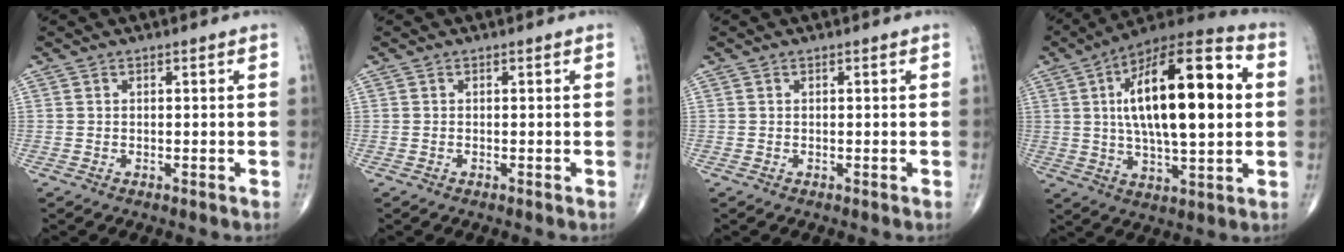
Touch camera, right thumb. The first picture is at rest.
{"total": 0.0}
{"total": 0.0}
{"total": 24.2, "force": [3.6, 8.9, 22.2], "torque": [-0.354, 0.013, 0.048]}